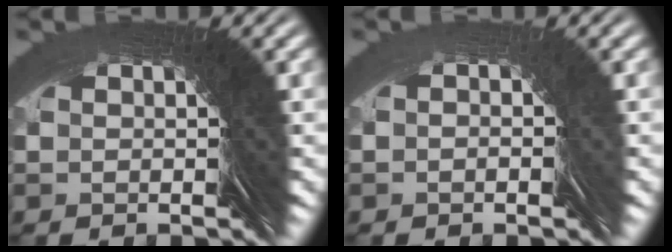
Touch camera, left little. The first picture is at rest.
{"total": 1.5, "force": [0.1, 1.4, -0.4], "torque": [0.001, 0.005, -0.006]}